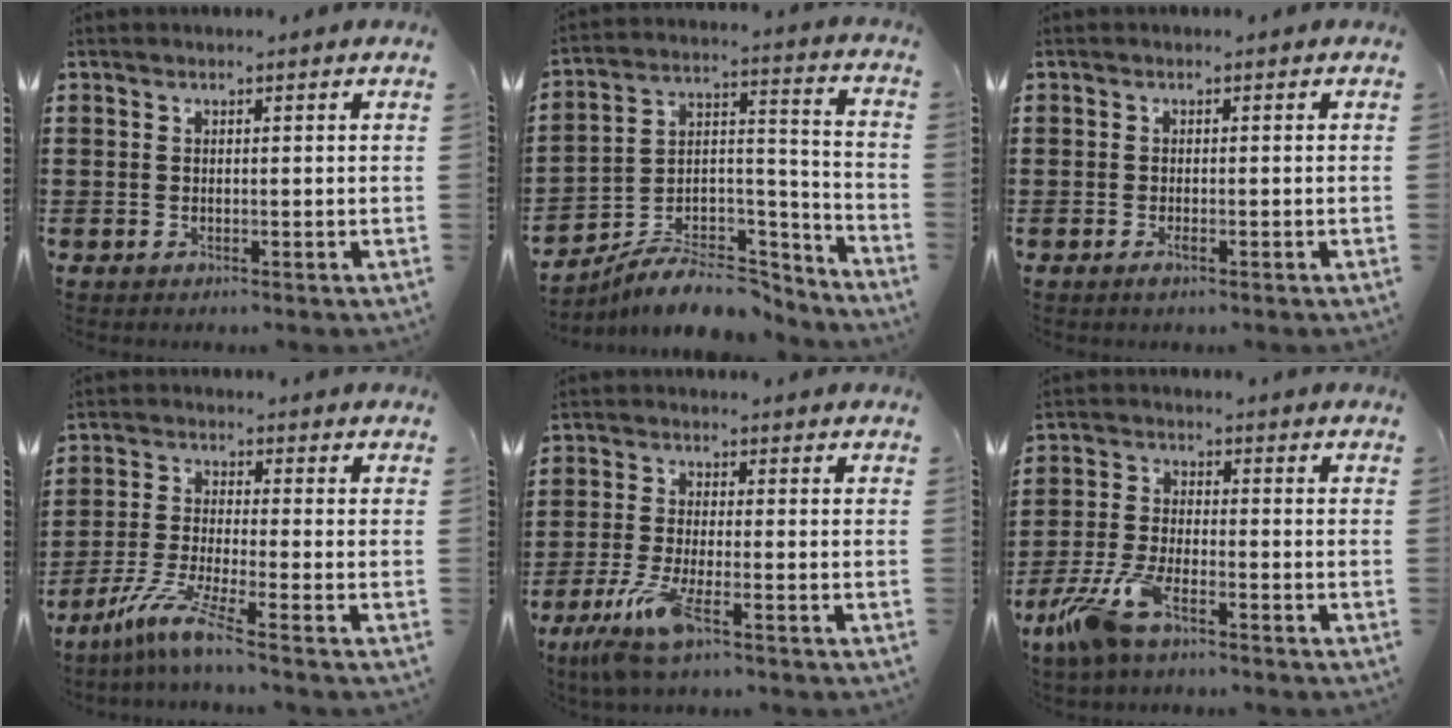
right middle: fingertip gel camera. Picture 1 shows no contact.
{"total": 7.7, "force": [-7.0, 2.5, 2.3], "torque": [-0.038, 0.011, -0.133]}
{"total": 0.8, "force": [-0.5, 0.2, 0.6], "torque": [-0.015, -0.005, -0.008]}
{"total": 6.7, "force": [-4.9, 0.1, 4.7], "torque": [-0.102, -0.018, -0.095]}
{"total": 6.7, "force": [-4.1, 1.2, 5.1], "torque": [-0.114, -0.016, -0.078]}
{"total": 7.8, "force": [-5.1, 2.3, 5.4], "torque": [-0.138, -0.011, -0.103]}